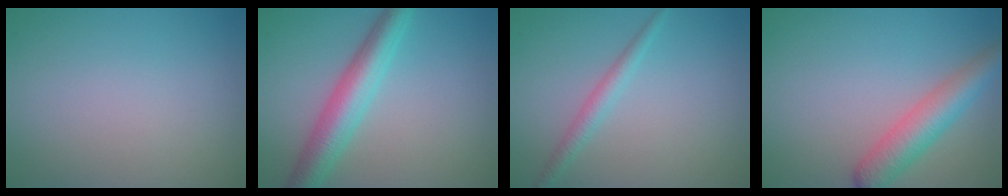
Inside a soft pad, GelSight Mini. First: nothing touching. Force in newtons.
{"total": 5.0, "press": 5.0, "slide": 0.2}
{"total": 1.7, "press": 1.7, "slide": 0.0}
{"total": 4.5, "press": 4.5, "slide": 0.2}